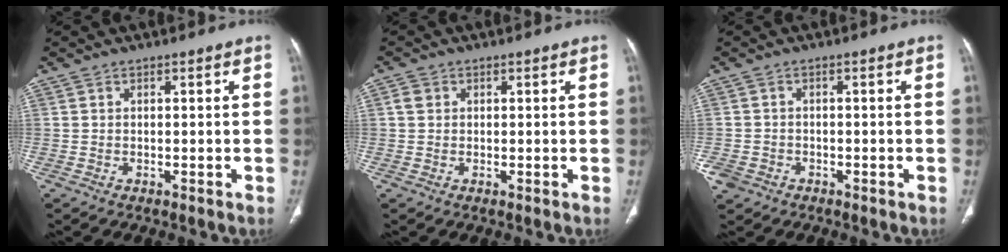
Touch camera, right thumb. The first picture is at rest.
{"total": 2.0, "force": [0.6, 1.7, 0.8], "torque": [-0.010, 0.002, 0.010]}
{"total": 3.5, "force": [-1.9, 2.9, 1.0], "torque": [-0.021, 0.011, -0.032]}